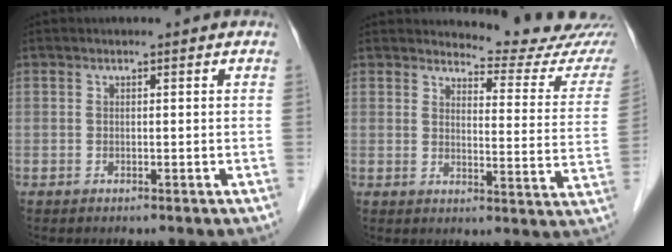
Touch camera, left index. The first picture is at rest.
{"total": 13.3, "force": [13.2, 0.7, 1.8], "torque": [-0.008, -0.091, 0.134]}